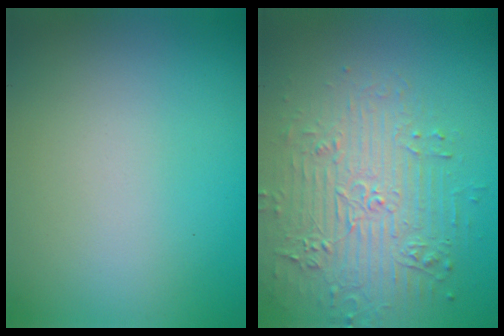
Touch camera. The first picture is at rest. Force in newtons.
{"total": 4.8, "press": 4.2, "slide": 2.4}